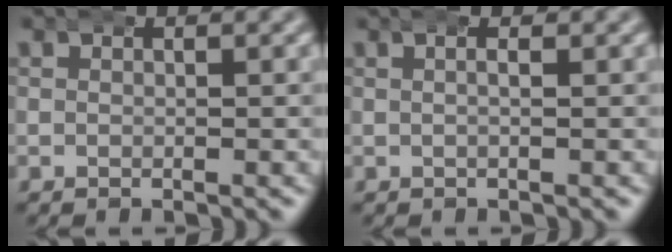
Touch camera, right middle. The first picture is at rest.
{"total": 1.5, "force": [0.5, 0.3, 1.4], "torque": [-0.012, 0.014, -0.001]}